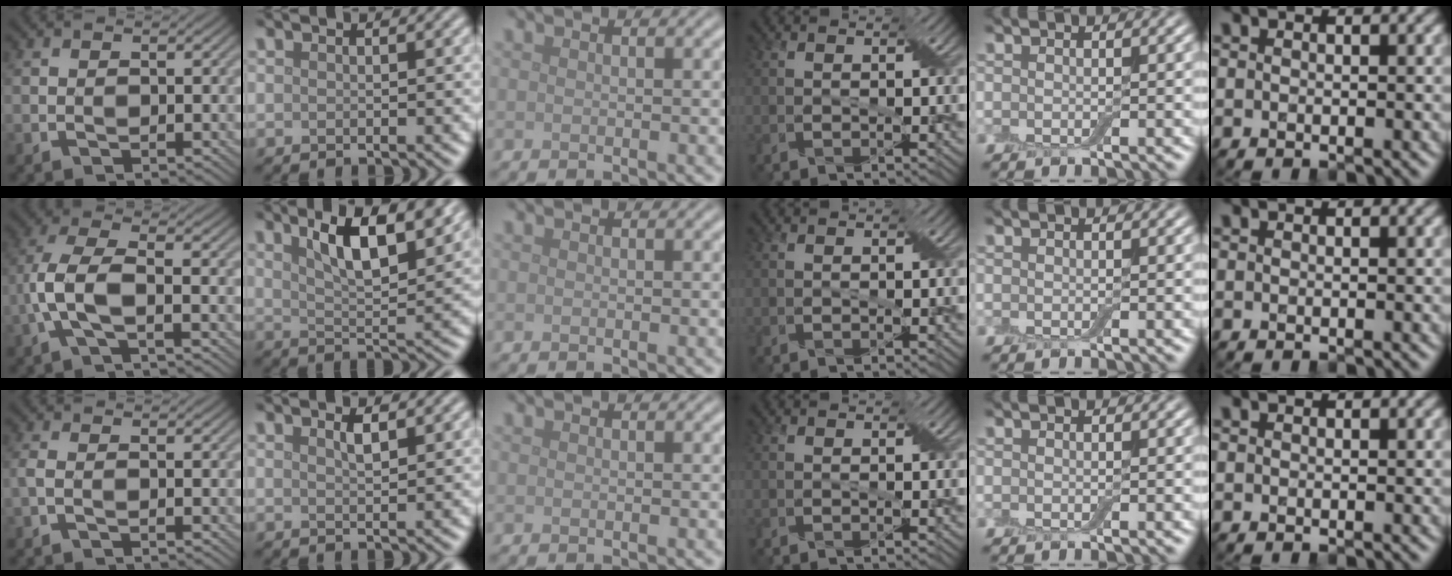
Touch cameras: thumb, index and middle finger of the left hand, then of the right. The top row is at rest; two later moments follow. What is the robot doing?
{"motion": "insert", "object": "box of matches"}